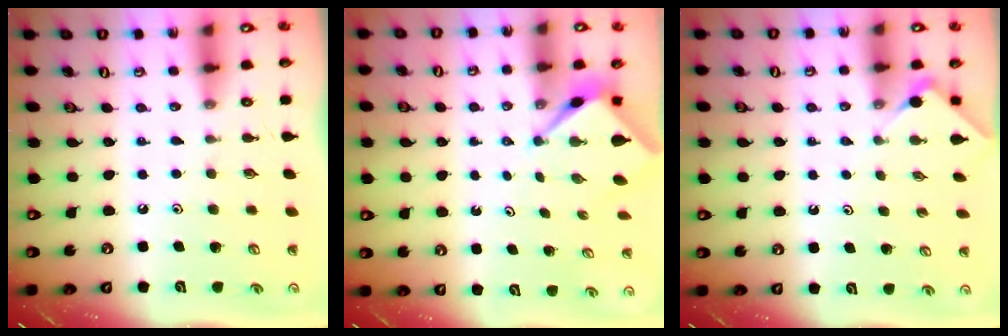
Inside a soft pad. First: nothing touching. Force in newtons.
{"total": 2.6, "press": 2.6, "slide": 0.1}
{"total": 4.0, "press": 3.9, "slide": 0.5}